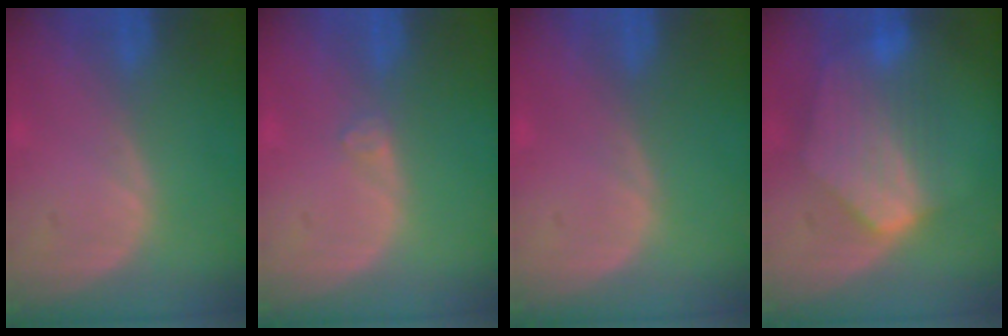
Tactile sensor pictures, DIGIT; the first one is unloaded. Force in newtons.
{"total": 1.1, "press": 1.0, "slide": 0.2}
{"total": 0.0}
{"total": 8.2, "press": 7.6, "slide": 3.0}